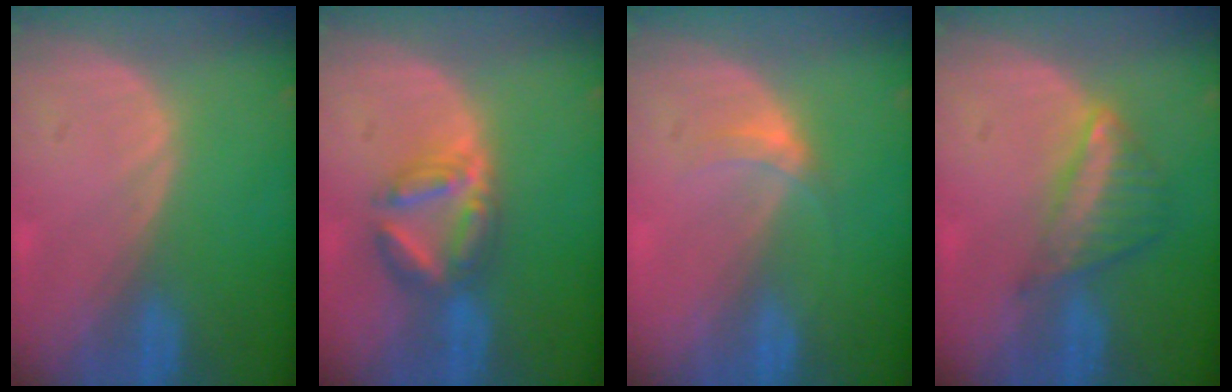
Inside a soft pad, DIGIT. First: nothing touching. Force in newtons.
{"total": 5.8, "press": 5.8, "slide": 0.2}
{"total": 2.6, "press": 2.2, "slide": 1.4}
{"total": 6.1, "press": 5.4, "slide": 2.9}